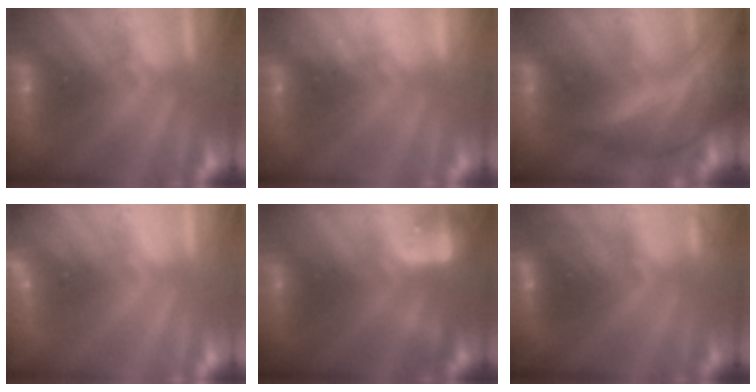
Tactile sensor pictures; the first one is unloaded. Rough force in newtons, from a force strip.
{"total": 2.2}
{"total": 10.2}
{"total": 2.9}
{"total": 8.7}
{"total": 2.7}